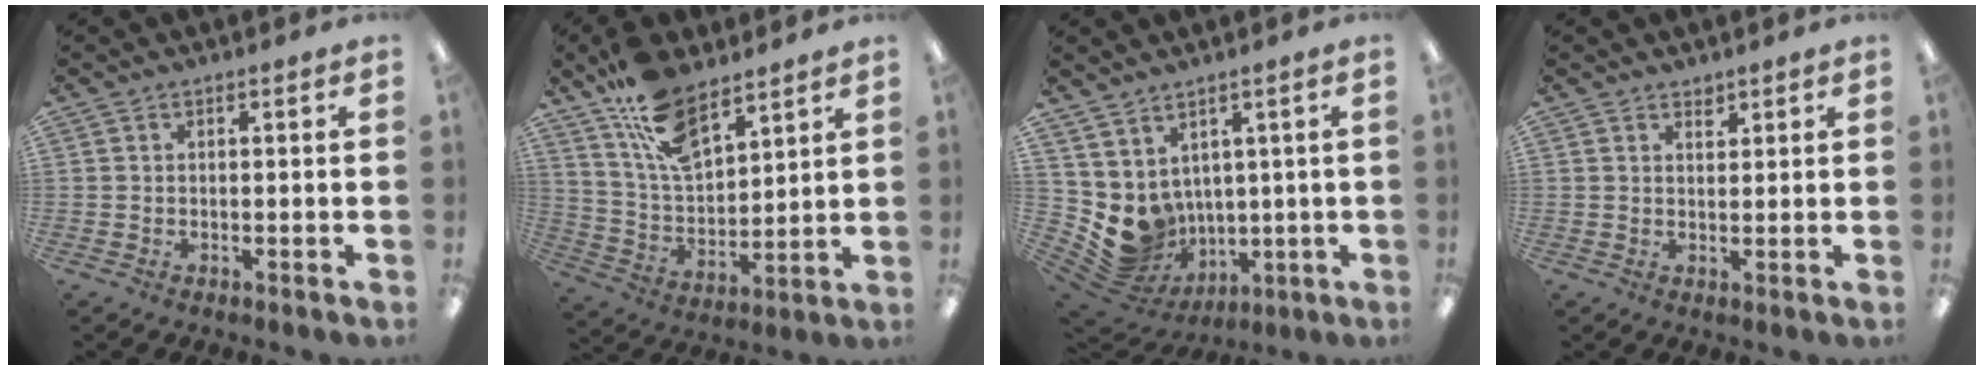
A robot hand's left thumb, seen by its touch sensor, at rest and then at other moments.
{"total": 15.4, "force": [10.5, 7.0, 8.9], "torque": [-0.172, -0.044, 0.194]}
{"total": 7.7, "force": [1.5, 7.3, 2.0], "torque": [-0.067, -0.038, 0.042]}
{"total": 1.8, "force": [1.6, 0.7, 0.2], "torque": [0.010, -0.011, 0.028]}